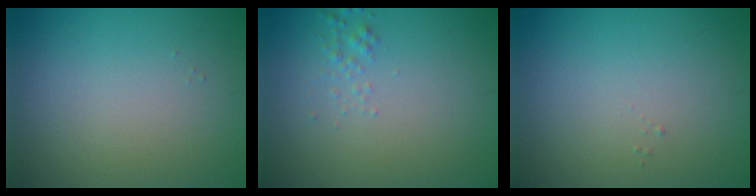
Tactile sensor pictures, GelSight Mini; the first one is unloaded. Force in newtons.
{"total": 1.0, "press": 1.0, "slide": 0.0}
{"total": 0.0}